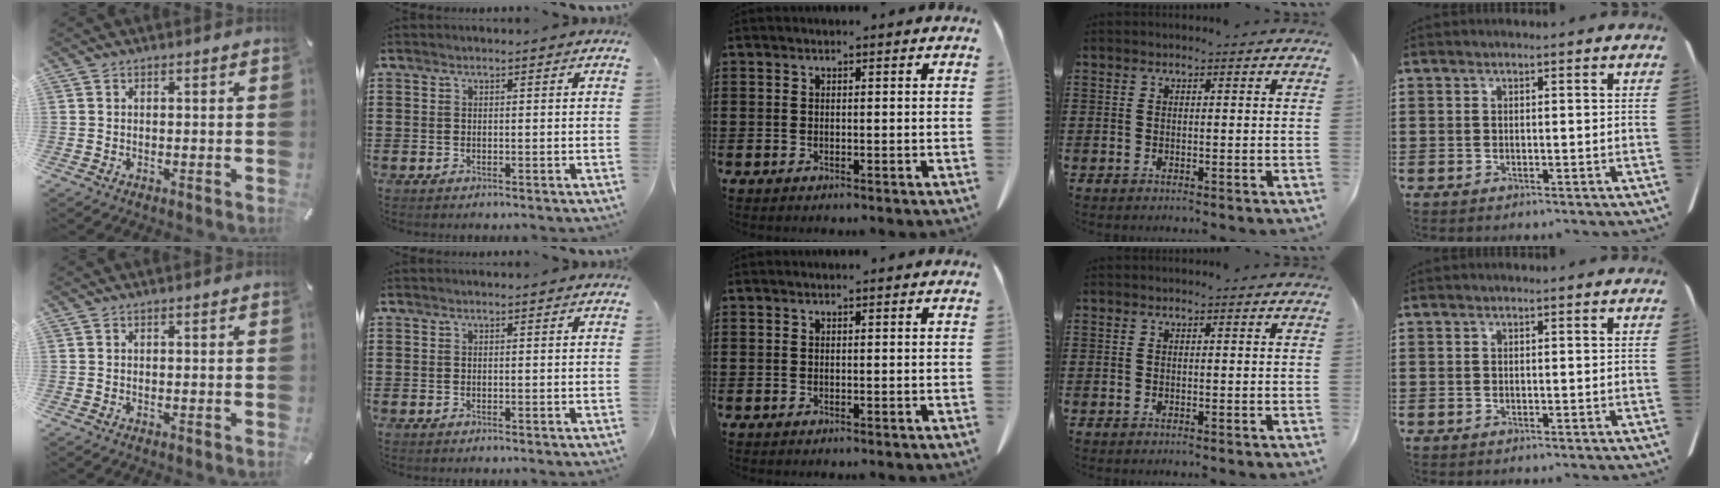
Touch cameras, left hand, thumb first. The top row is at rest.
{}